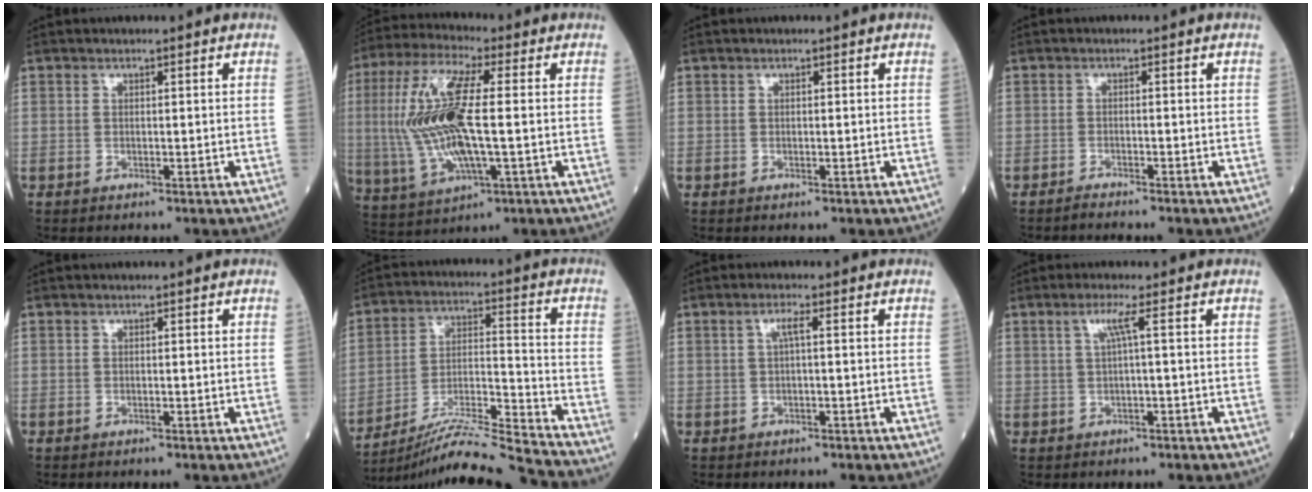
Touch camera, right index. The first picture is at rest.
{"total": 15.5, "force": [0.3, 3.3, 15.2], "torque": [-0.338, 0.006, 0.008]}
{"total": 0.0}
{"total": 1.4, "force": [-1.3, -0.3, 0.3], "torque": [-0.005, -0.001, -0.021]}
{"total": 0.0}
{"total": 18.5, "force": [-17.6, -2.4, 5.3], "torque": [-0.098, -0.008, -0.288]}
{"total": 1.7, "force": [0.3, 0.0, 1.7], "torque": [-0.032, 0.004, 0.003]}
{"total": 2.4, "force": [0.6, -0.6, 2.2], "torque": [-0.049, 0.005, 0.014]}